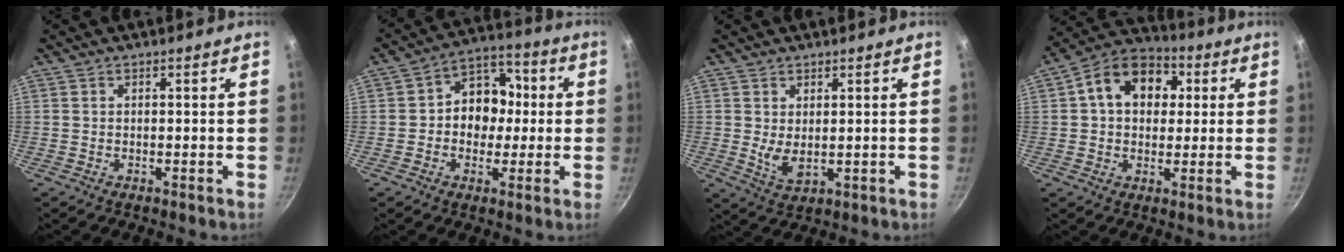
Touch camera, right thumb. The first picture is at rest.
{"total": 10.9, "force": [0.0, 9.0, 6.2], "torque": [-0.034, 0.026, -0.017]}
{"total": 4.3, "force": [0.9, 2.2, 3.6], "torque": [-0.061, -0.020, 0.026]}
{"total": 14.0, "force": [3.2, 10.4, 8.8], "torque": [-0.112, 0.021, 0.032]}